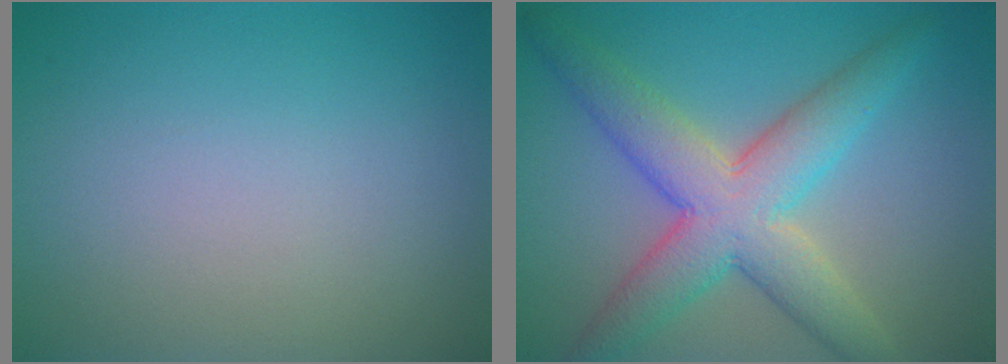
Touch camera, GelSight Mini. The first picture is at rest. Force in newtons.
{"total": 7.5, "press": 7.5, "slide": 0.3}